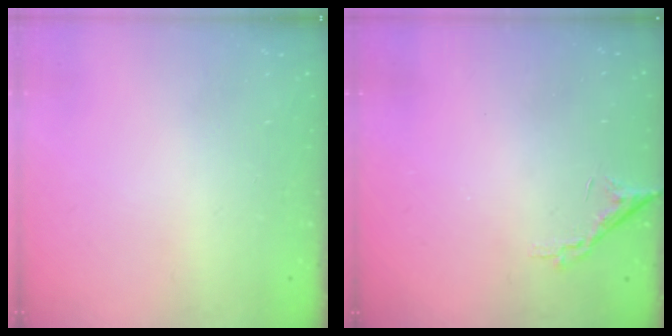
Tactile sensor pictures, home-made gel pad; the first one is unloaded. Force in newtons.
{"total": 6.8, "press": 6.8, "slide": 0.4}